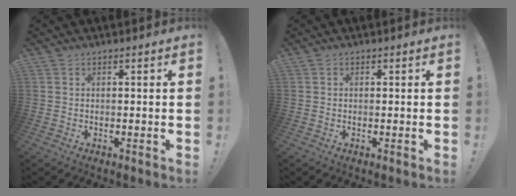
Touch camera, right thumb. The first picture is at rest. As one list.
[{"total": 0.0}]